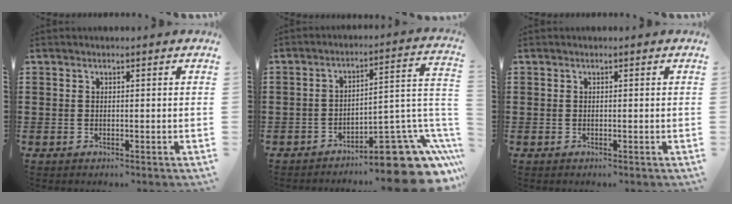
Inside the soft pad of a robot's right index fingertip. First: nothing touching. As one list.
[{"total": 13.7, "force": [-9.7, 4.4, 8.7], "torque": [-0.079, 0.035, -0.163]}, {"total": 0.0}]